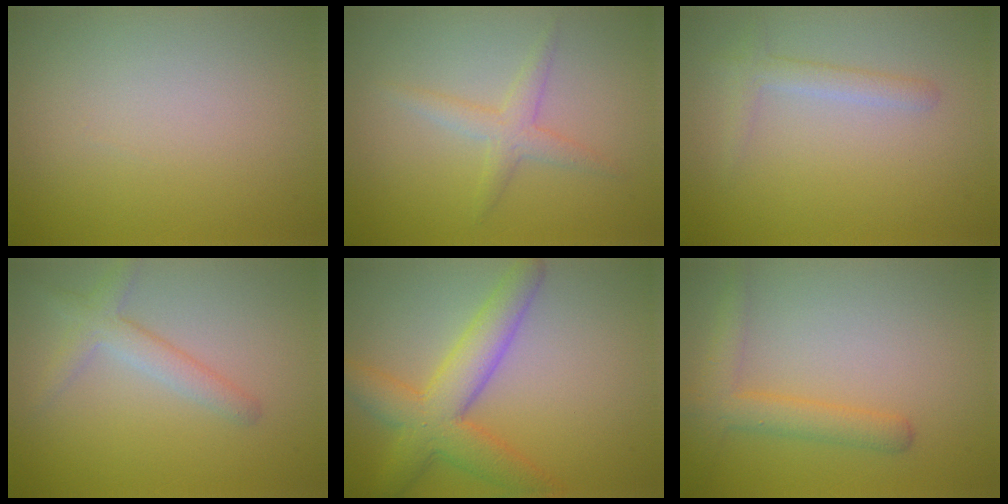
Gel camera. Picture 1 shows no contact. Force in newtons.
{"total": 2.1, "press": 2.1, "slide": 0.1}
{"total": 1.7, "press": 1.7, "slide": 0.1}
{"total": 2.6, "press": 2.5, "slide": 0.1}
{"total": 5.9, "press": 5.9, "slide": 0.2}
{"total": 3.0, "press": 3.0, "slide": 0.2}